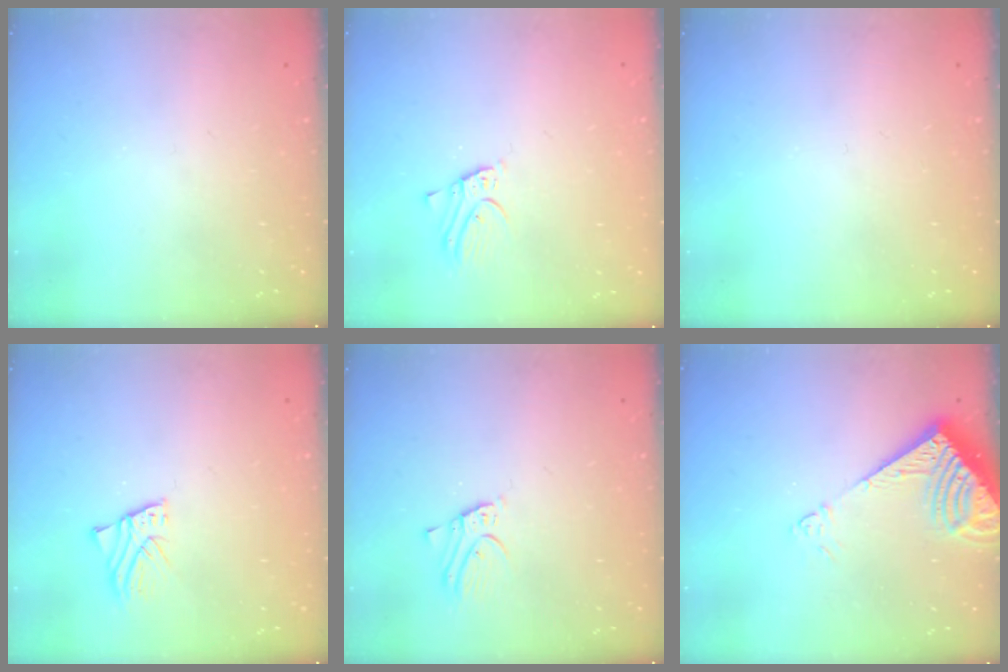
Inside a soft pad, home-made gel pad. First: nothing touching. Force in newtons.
{"total": 2.7, "press": 2.7, "slide": 0.1}
{"total": 0.0}
{"total": 2.0, "press": 2.0, "slide": 0.2}
{"total": 2.7, "press": 2.7, "slide": 0.1}
{"total": 9.1, "press": 9.1, "slide": 1.1}